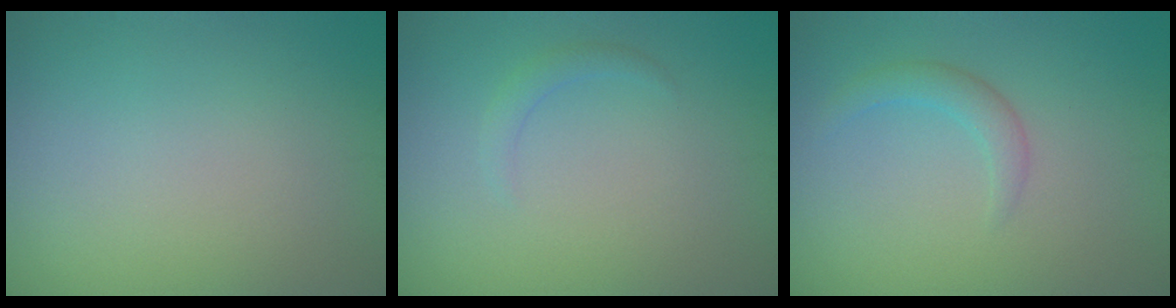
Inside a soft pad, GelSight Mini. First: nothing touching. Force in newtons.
{"total": 1.1, "press": 1.1, "slide": 0.2}
{"total": 1.8, "press": 1.8, "slide": 0.0}